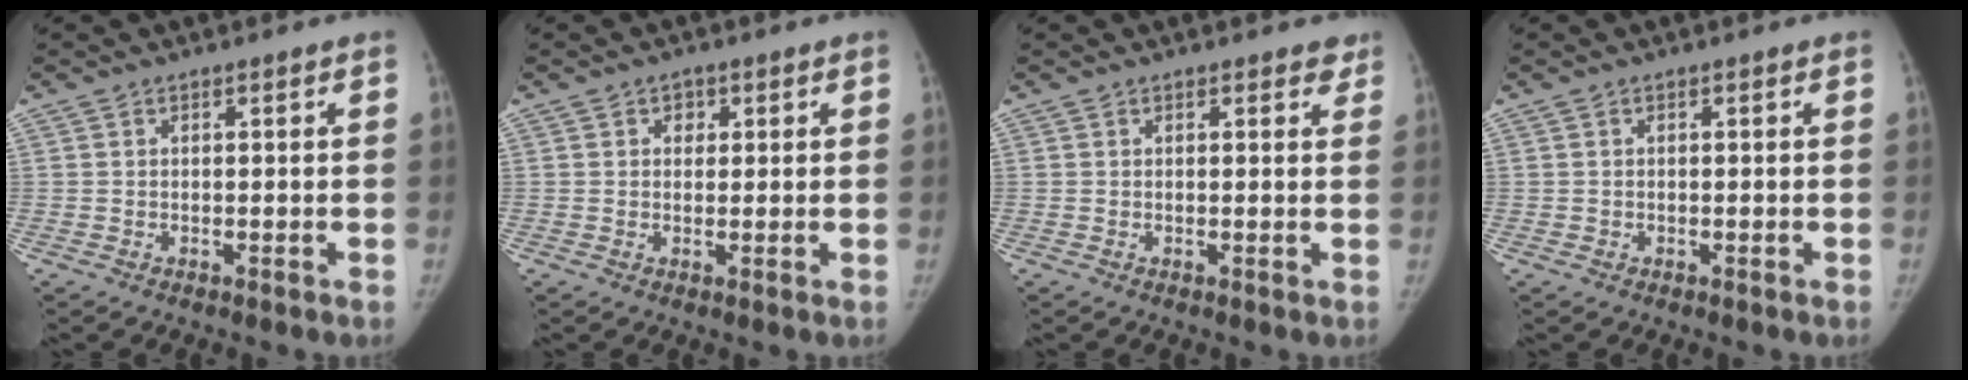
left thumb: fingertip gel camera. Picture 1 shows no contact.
{"total": 2.0, "force": [0.7, 1.7, 0.8], "torque": [0.004, 0.000, 0.006]}
{"total": 1.8, "force": [1.4, 1.0, 0.6], "torque": [0.014, -0.005, 0.007]}
{"total": 0.6, "force": [-0.2, 0.5, 0.0], "torque": [0.003, 0.004, -0.005]}